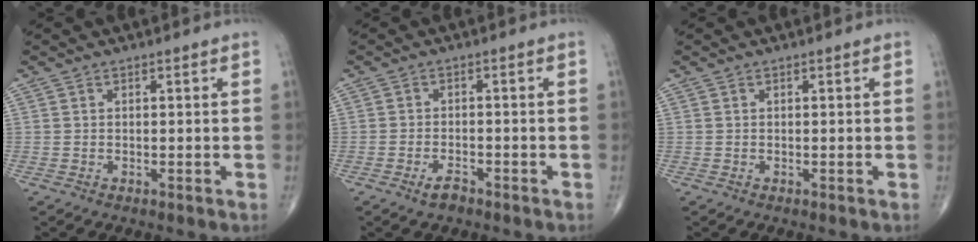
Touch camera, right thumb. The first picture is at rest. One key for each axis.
{"total": 2.7, "fx": -1.9, "fy": 1.2, "fz": 1.5, "tx": -0.031, "ty": 0.007, "tz": -0.034}
{"total": 0.0}